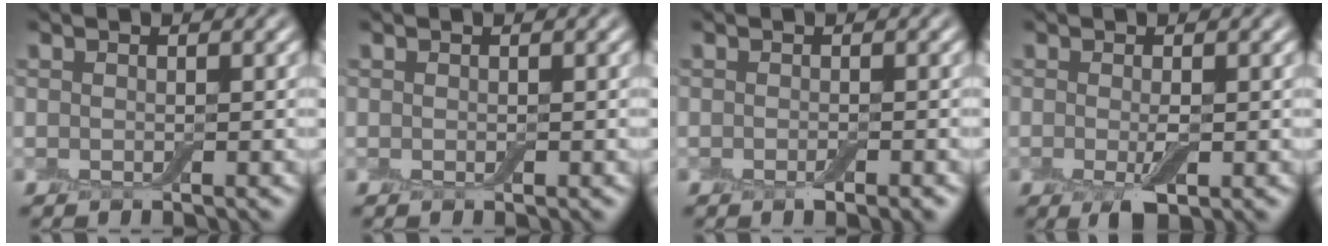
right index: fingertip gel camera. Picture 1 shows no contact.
{"total": 0.0}
{"total": 1.2, "force": [-0.7, 0.2, 1.0], "torque": [-0.015, -0.005, -0.010]}
{"total": 2.2, "force": [-0.5, 0.6, 2.0], "torque": [-0.039, -0.007, -0.008]}